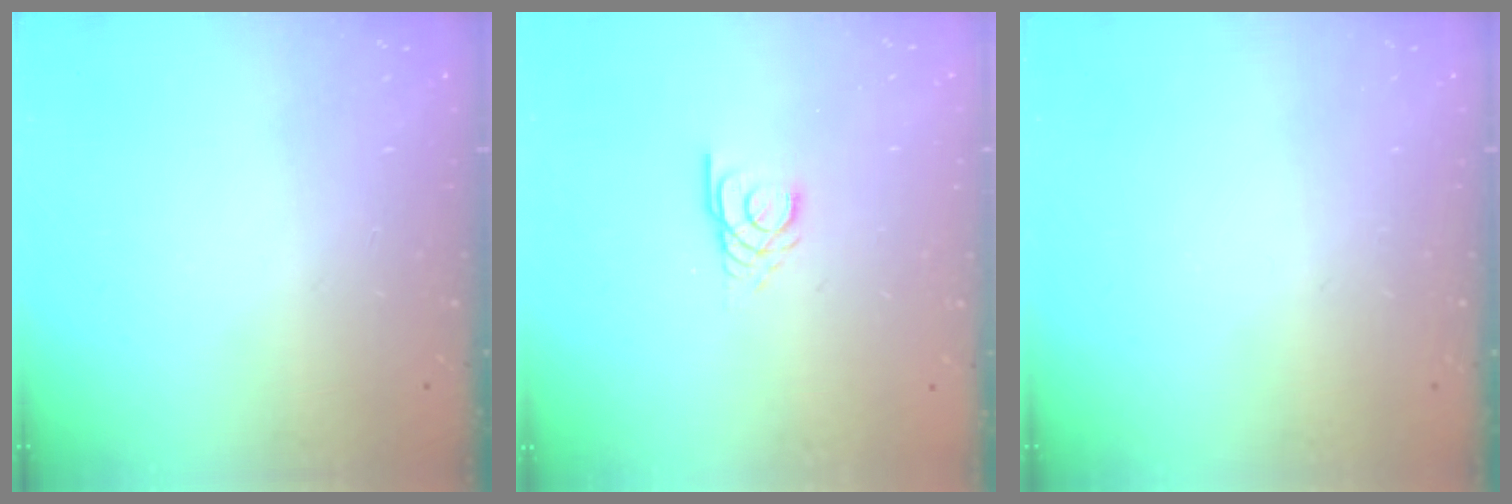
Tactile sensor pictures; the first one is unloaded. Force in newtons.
{"total": 3.0, "press": 3.0, "slide": 0.3}
{"total": 0.0}